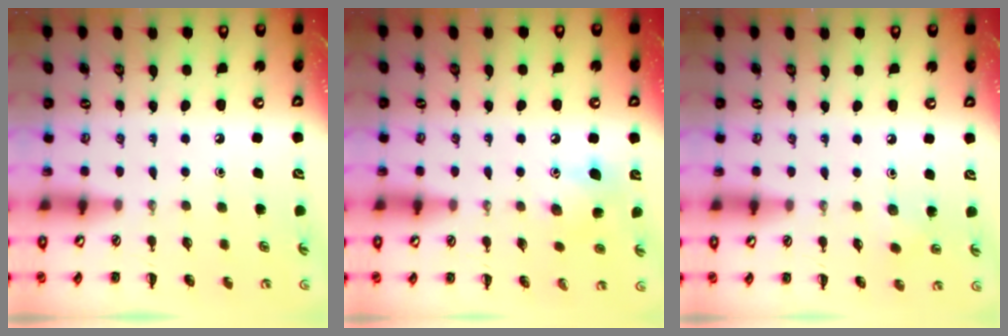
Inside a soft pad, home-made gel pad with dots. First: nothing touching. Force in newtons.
{"total": 7.3, "press": 6.9, "slide": 2.2}
{"total": 3.8, "press": 3.6, "slide": 1.1}